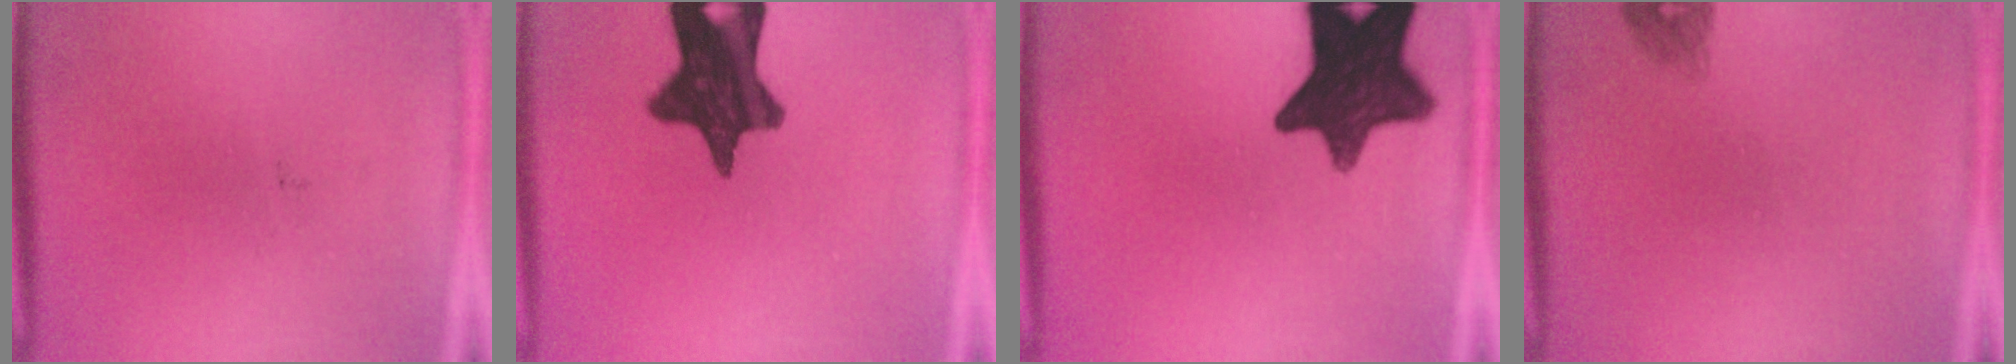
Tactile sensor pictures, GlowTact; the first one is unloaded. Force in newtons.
{"total": 13.8}
{"total": 14.2}
{"total": 1.4}